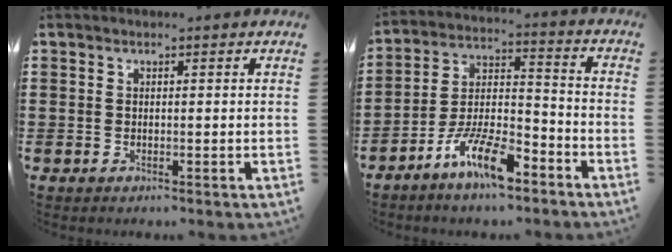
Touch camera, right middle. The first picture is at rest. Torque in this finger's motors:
{"motor_torque": [1.53, -0.61, 0.48, 0.17]}